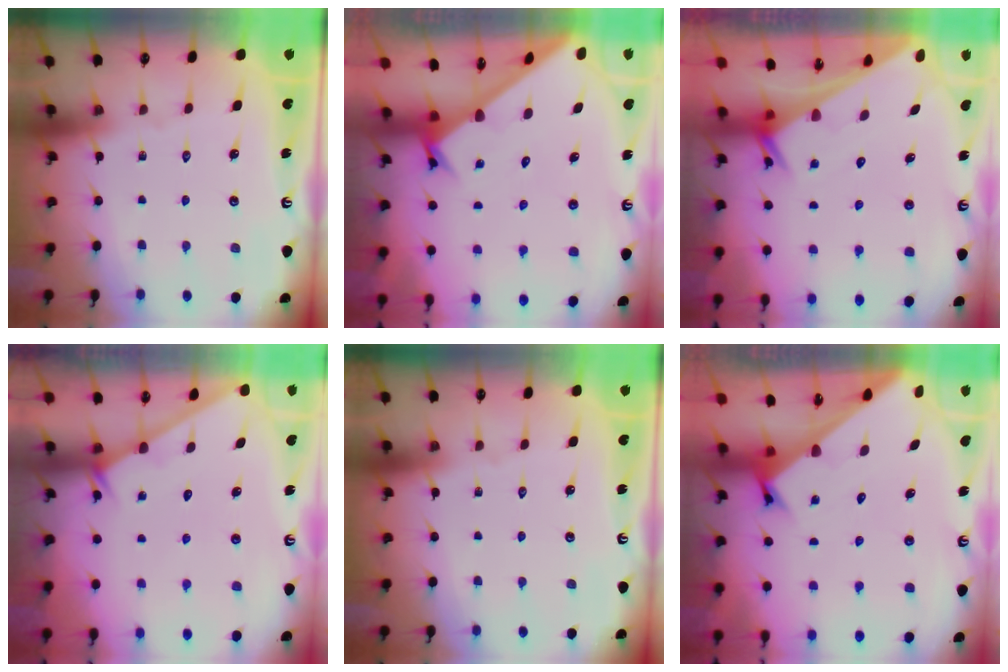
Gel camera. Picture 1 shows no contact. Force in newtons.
{"total": 2.6, "press": 2.6, "slide": 0.3}
{"total": 2.7, "press": 2.7, "slide": 0.1}
{"total": 0.9, "press": 0.8, "slide": 0.2}
{"total": 0.0}
{"total": 2.7, "press": 2.7, "slide": 0.3}